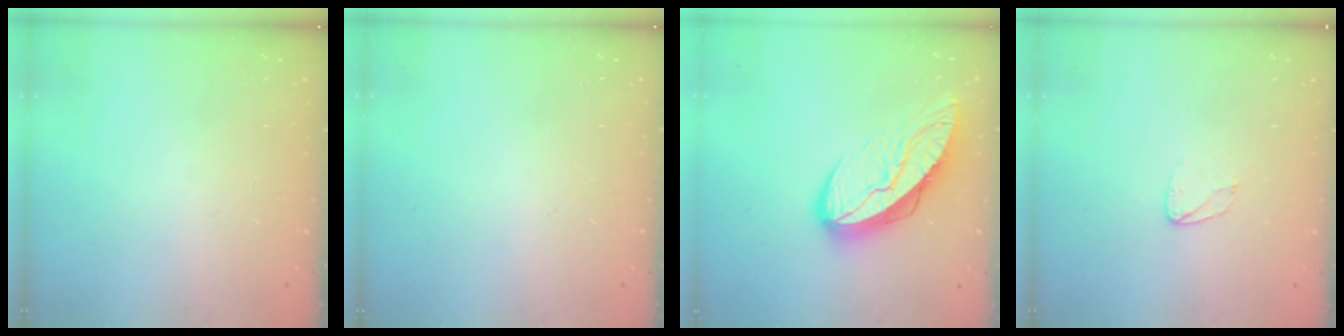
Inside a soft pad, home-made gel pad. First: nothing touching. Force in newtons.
{"total": 0.0}
{"total": 12.0, "press": 11.9, "slide": 1.1}
{"total": 3.8, "press": 3.8, "slide": 0.3}